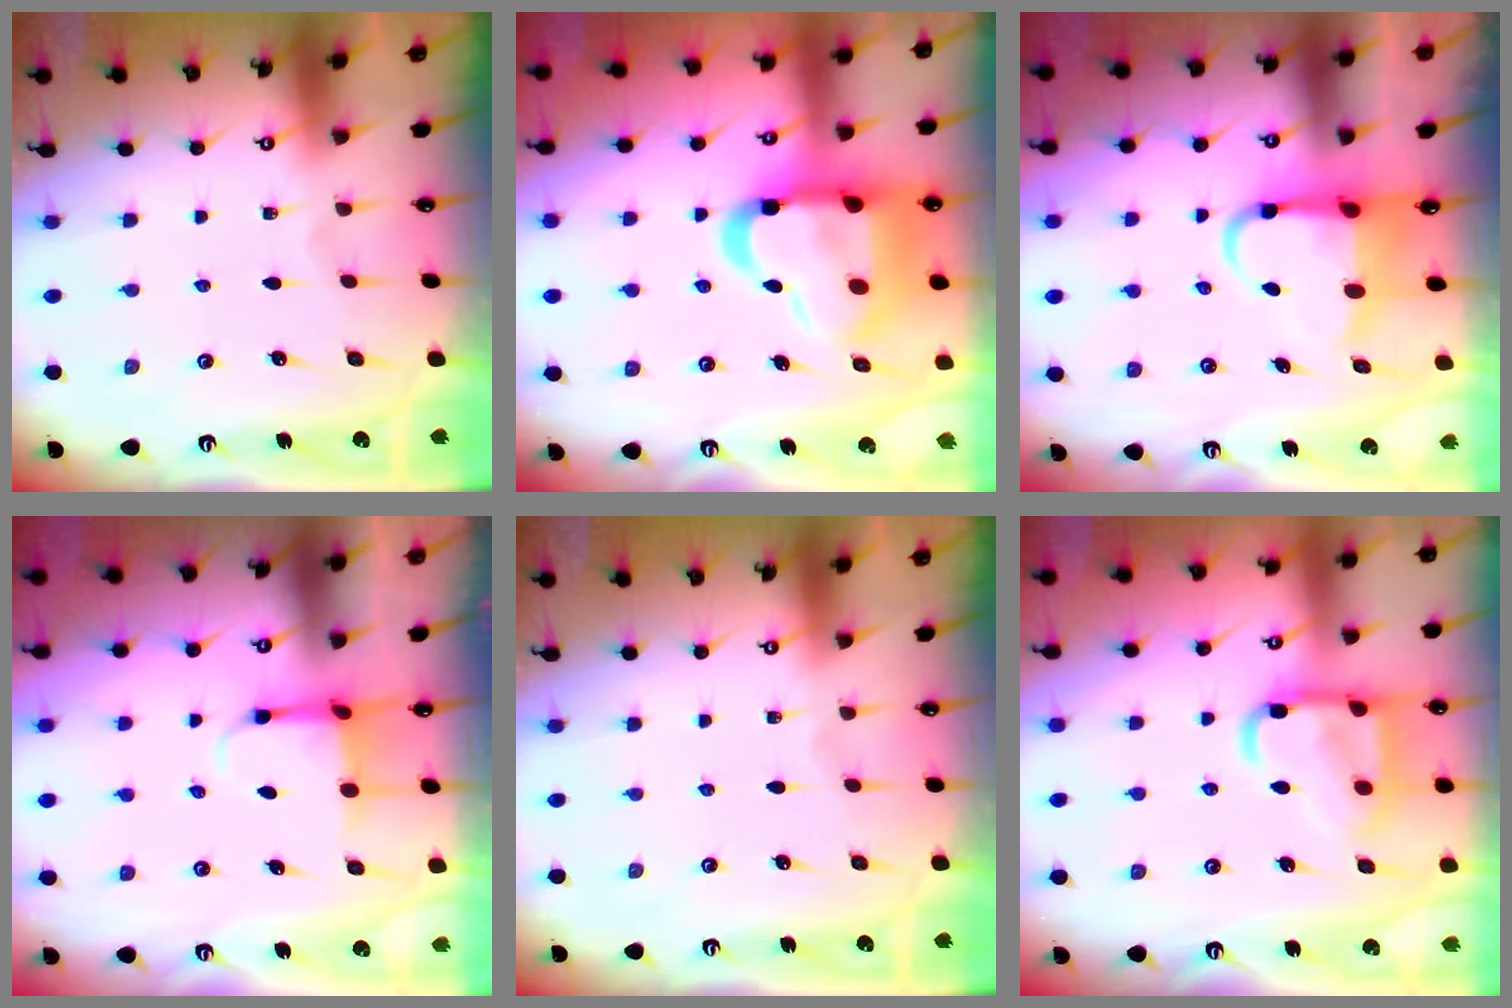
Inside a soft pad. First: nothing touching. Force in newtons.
{"total": 23.8, "press": 23.7, "slide": 2.6}
{"total": 6.8, "press": 6.6, "slide": 1.6}
{"total": 3.8, "press": 3.6, "slide": 1.3}
{"total": 0.0}
{"total": 16.5, "press": 16.4, "slide": 1.5}